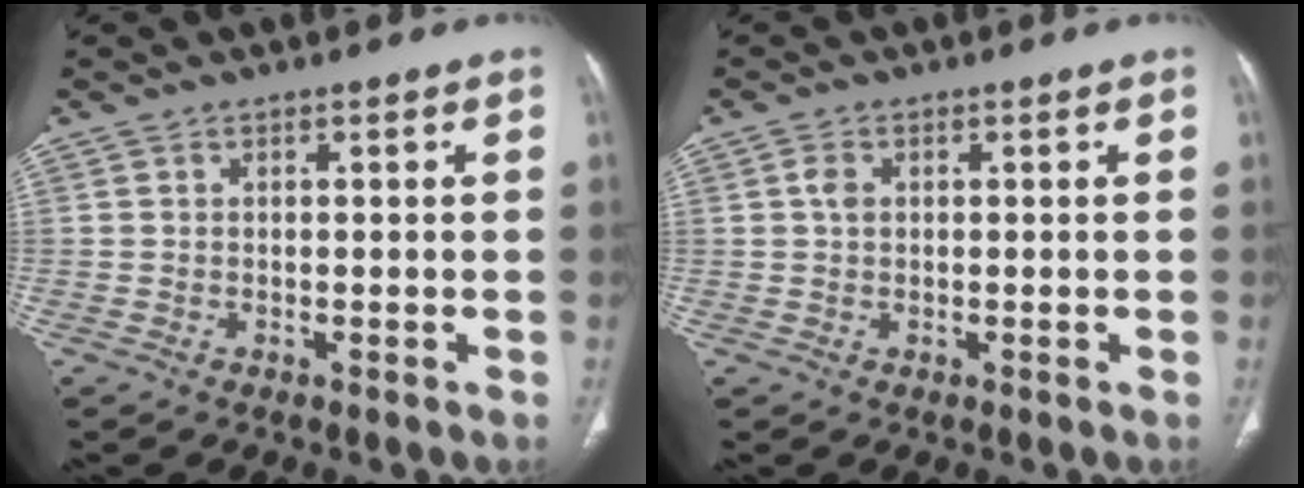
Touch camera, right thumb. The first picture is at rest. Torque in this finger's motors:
{"motor_torque": [0.30, 0.20, 0.68, 0.19, -0.04]}